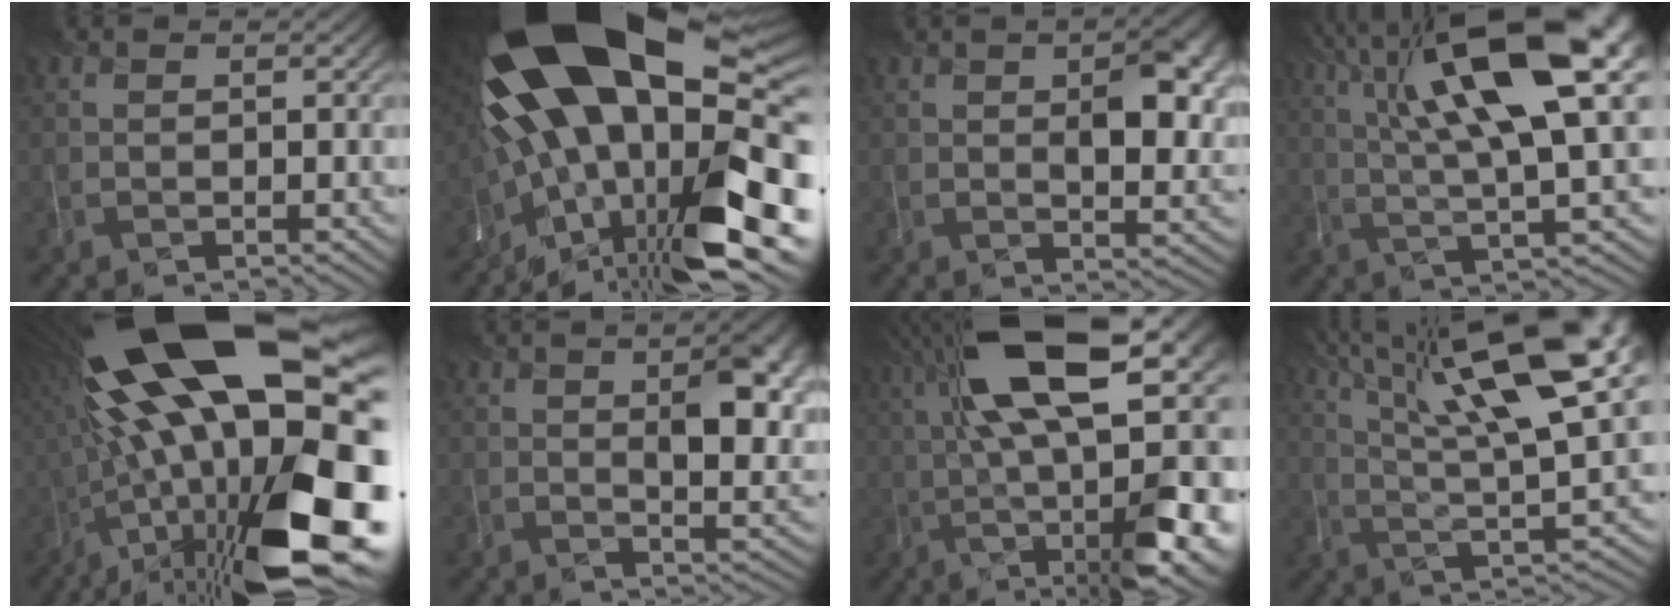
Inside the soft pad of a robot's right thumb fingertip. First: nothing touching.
{"total": 21.2, "force": [-2.3, 10.3, 18.4], "torque": [-0.307, -0.031, -0.036]}
{"total": 8.2, "force": [1.5, 3.3, 7.4], "torque": [-0.099, 0.001, 0.024]}
{"total": 16.3, "force": [6.0, 4.9, 14.3], "torque": [-0.266, 0.015, 0.110]}
{"total": 23.3, "force": [-0.3, 8.9, 21.5], "torque": [-0.375, -0.022, -0.004]}
{"total": 10.2, "force": [1.9, 4.0, 9.2], "torque": [-0.103, 0.008, 0.021]}
{"total": 20.0, "force": [2.8, 6.3, 18.8], "torque": [-0.306, 0.017, 0.071]}
{"total": 17.6, "force": [8.2, 5.5, 14.6], "torque": [-0.256, 0.016, 0.139]}